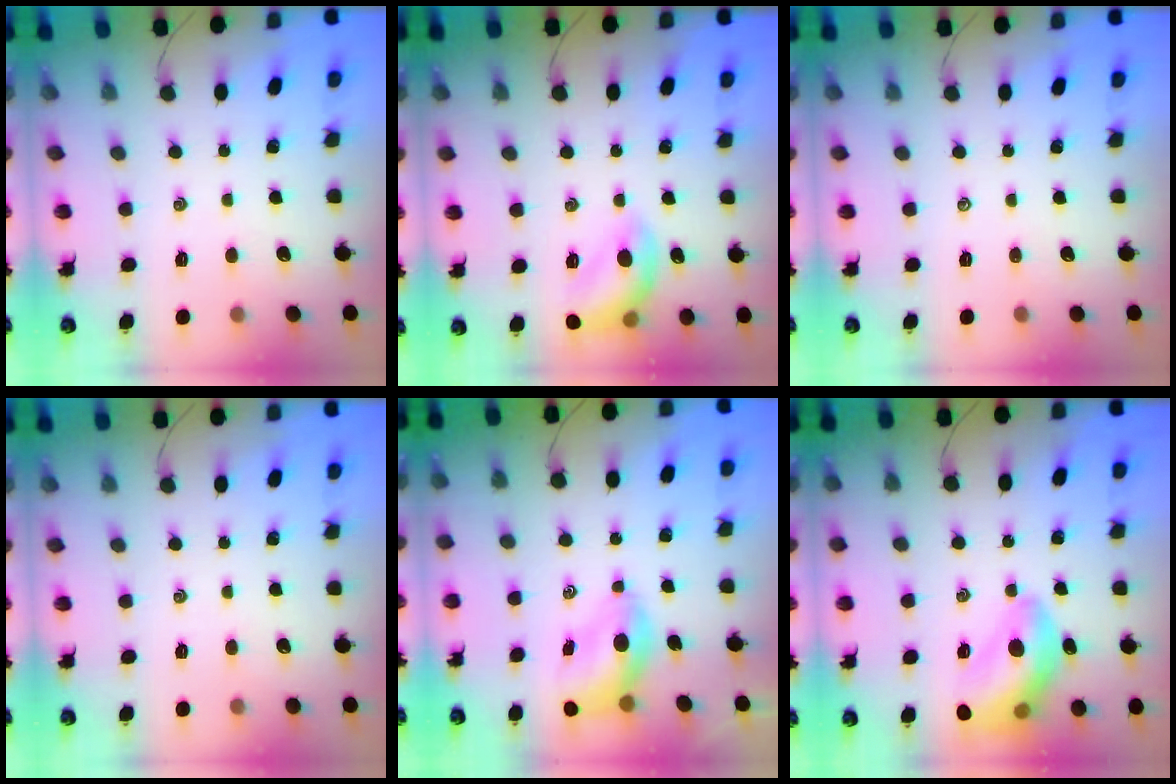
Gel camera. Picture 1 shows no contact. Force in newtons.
{"total": 13.0, "press": 12.9, "slide": 1.0}
{"total": 0.0}
{"total": 0.0}
{"total": 6.2, "press": 6.1, "slide": 1.3}
{"total": 15.6, "press": 15.3, "slide": 3.0}